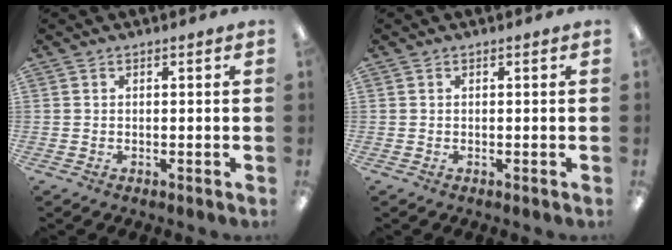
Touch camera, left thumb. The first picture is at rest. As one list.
[{"total": 0.0}]